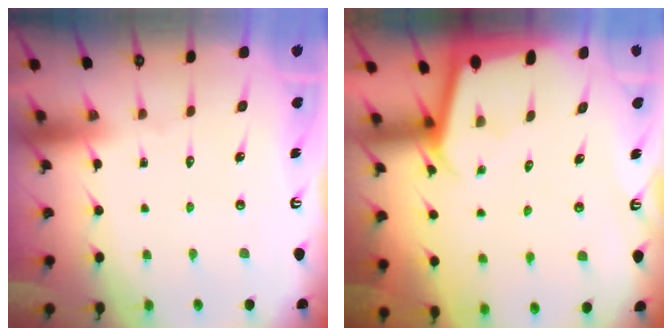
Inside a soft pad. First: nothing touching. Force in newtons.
{"total": 2.0, "press": 2.0, "slide": 0.2}